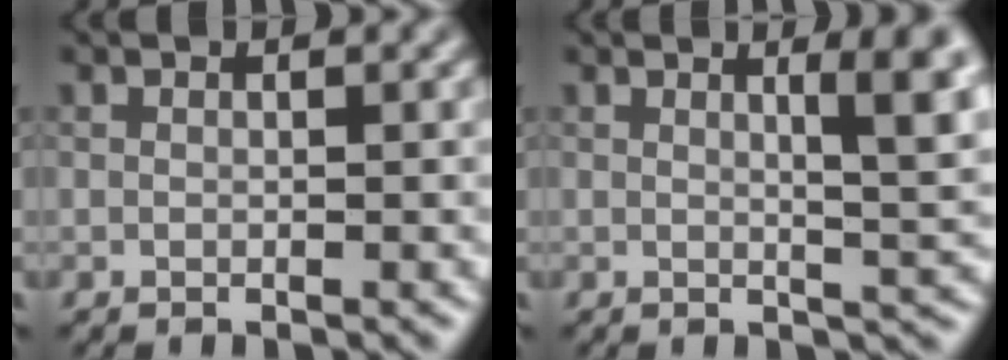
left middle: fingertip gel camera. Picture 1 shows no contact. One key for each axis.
{"total": 4.5, "fx": 1.5, "fy": 1.0, "fz": 4.1, "tx": -0.046, "ty": 0.000, "tz": 0.020}